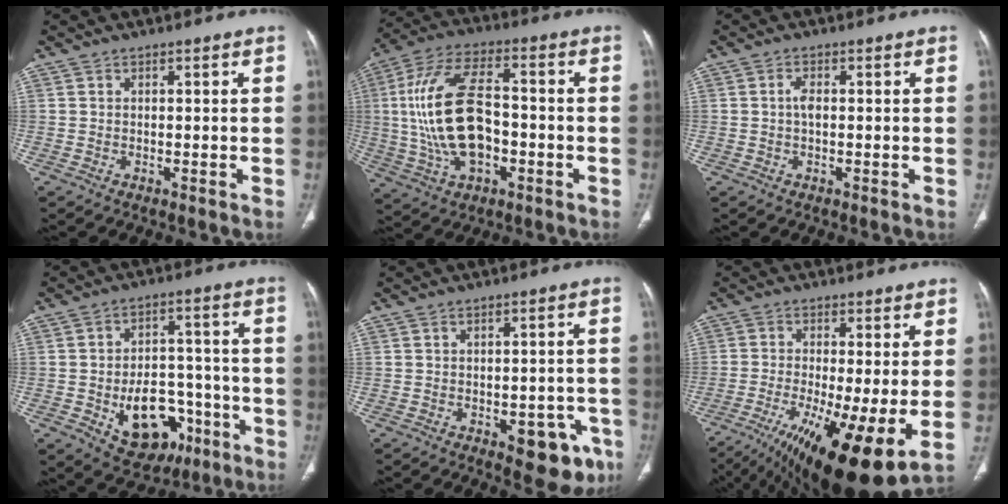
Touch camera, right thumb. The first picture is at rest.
{"total": 18.2, "force": [-1.5, 9.6, 15.4], "torque": [-0.311, 0.028, -0.021]}
{"total": 1.9, "force": [0.0, 0.8, 1.7], "torque": [-0.034, 0.002, -0.002]}
{"total": 14.9, "force": [-5.7, 10.1, 9.4], "torque": [-0.098, 0.040, -0.068]}
{"total": 9.4, "force": [-4.4, 4.7, 6.9], "torque": [-0.049, 0.013, -0.047]}
{"total": 17.7, "force": [-6.2, 4.1, 16.1], "torque": [-0.257, -0.029, -0.089]}